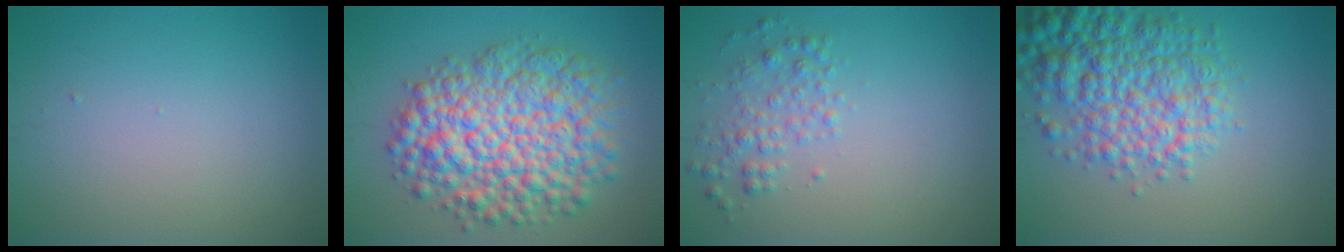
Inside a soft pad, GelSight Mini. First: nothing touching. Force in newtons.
{"total": 10.2, "press": 10.2, "slide": 0.3}
{"total": 2.2, "press": 2.2, "slide": 0.1}
{"total": 7.6, "press": 7.6, "slide": 0.2}